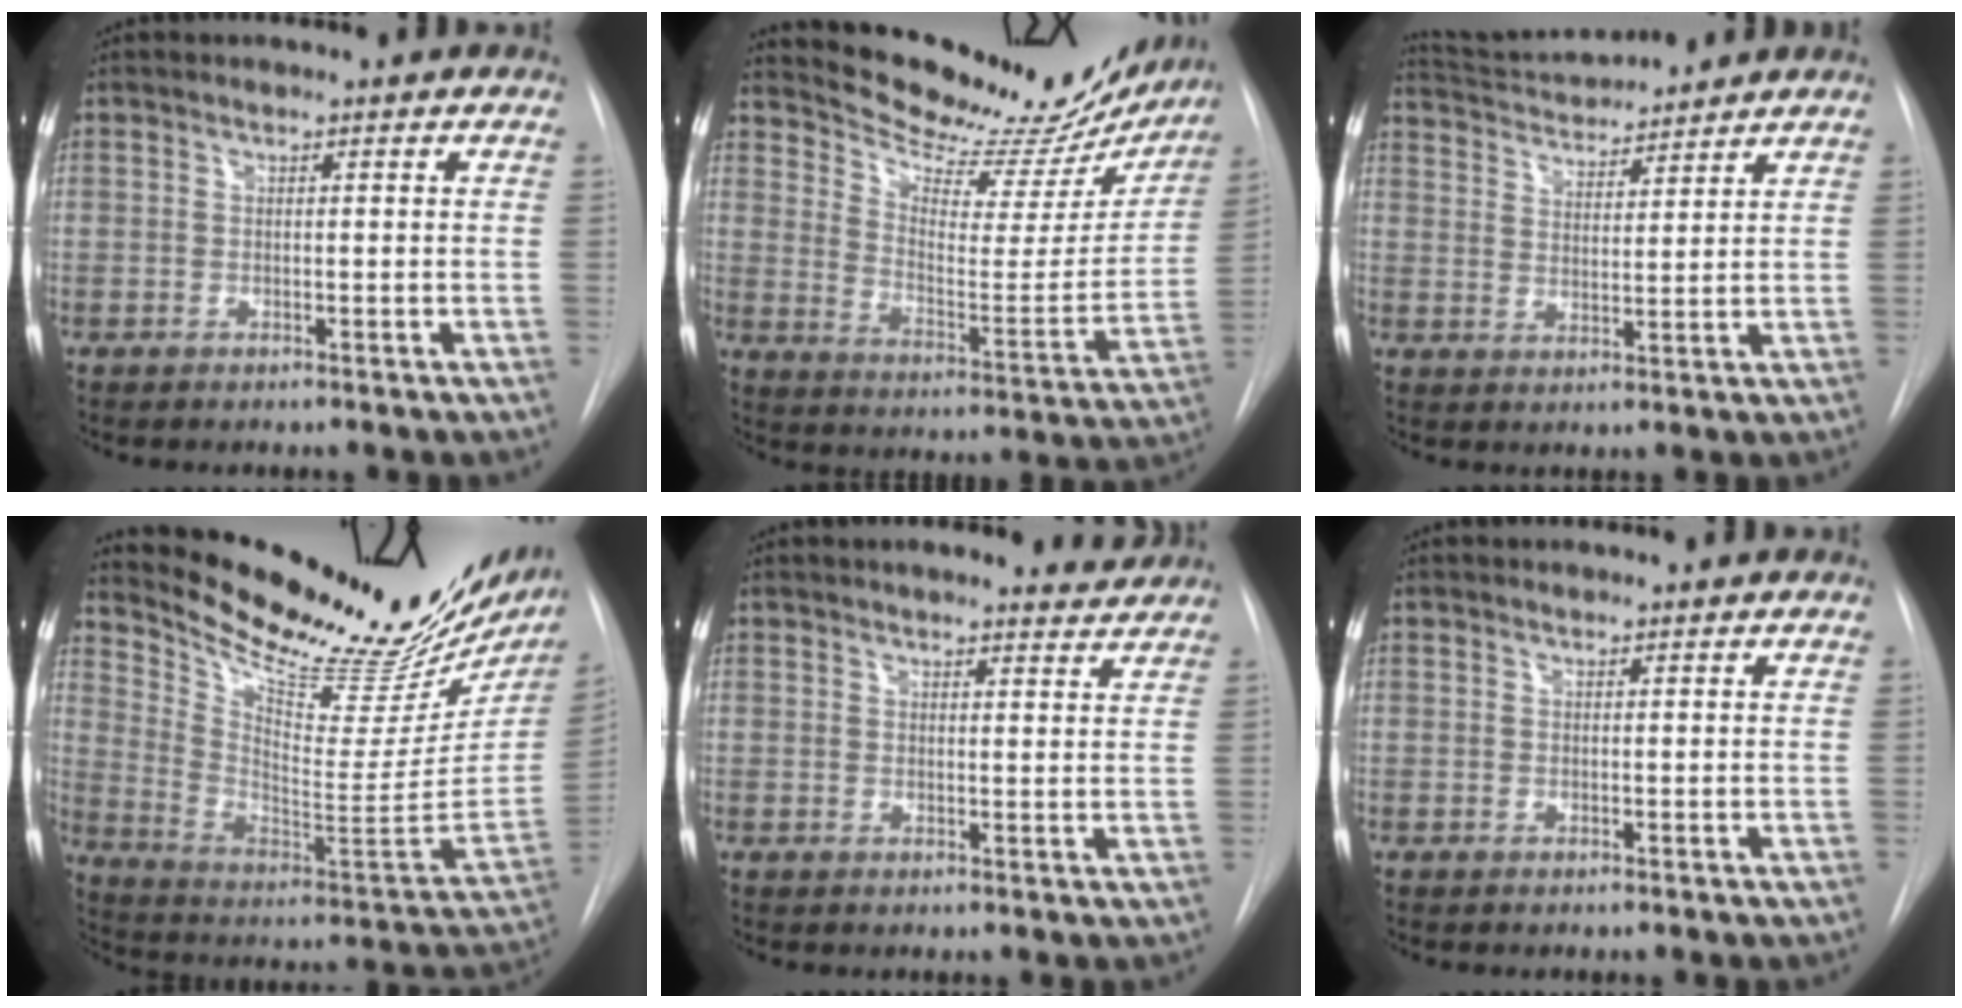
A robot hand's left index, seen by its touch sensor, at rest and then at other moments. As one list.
[{"total": 21.3, "force": [19.6, 6.0, 5.8], "torque": [-0.074, -0.044, 0.258]}, {"total": 10.3, "force": [9.9, 0.6, 2.7], "torque": [-0.060, 0.022, 0.170]}, {"total": 30.8, "force": [26.3, 7.1, 14.3], "torque": [-0.237, -0.083, 0.362]}, {"total": 5.6, "force": [5.4, 1.0, 1.4], "torque": [-0.016, 0.000, 0.054]}, {"total": 0.6, "force": [0.6, 0.0, 0.1], "torque": [-0.003, 0.012, 0.011]}]